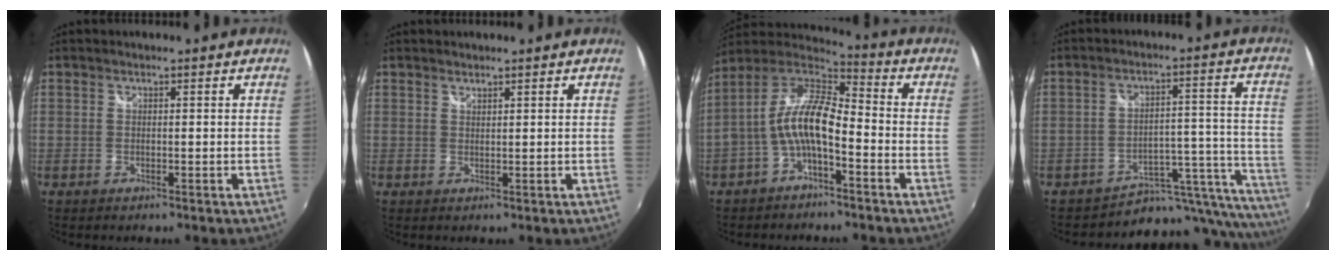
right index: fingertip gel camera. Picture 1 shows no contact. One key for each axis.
{"total": 0.8, "fx": 0.8, "fy": 0.1, "fz": 0.0, "tx": 0.000, "ty": 0.000, "tz": 0.015}
{"total": 11.5, "fx": -3.3, "fy": 4.3, "fz": 10.1, "tx": -0.213, "ty": 0.017, "tz": -0.066}
{"total": 15.5, "fx": -13.0, "fy": 6.9, "fz": 4.7, "tx": -0.036, "ty": 0.041, "tz": -0.171}